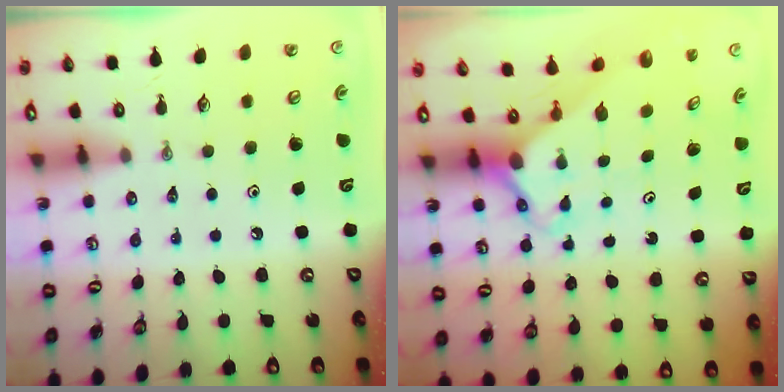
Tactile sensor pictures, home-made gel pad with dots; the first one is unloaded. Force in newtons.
{"total": 3.0, "press": 3.0, "slide": 0.2}